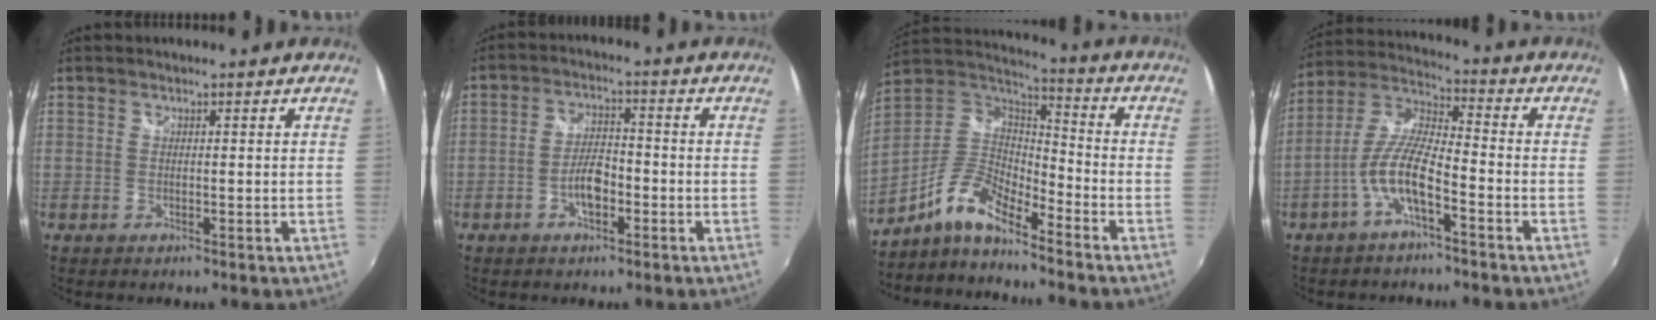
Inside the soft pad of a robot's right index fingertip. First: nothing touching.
{"total": 5.4, "force": [-2.3, 2.5, 4.2], "torque": [-0.084, 0.006, -0.039]}
{"total": 11.3, "force": [-8.4, 3.1, 6.9], "torque": [-0.151, 0.011, -0.174]}
{"total": 9.2, "force": [-4.4, 2.3, 7.8], "torque": [-0.173, 0.007, -0.084]}